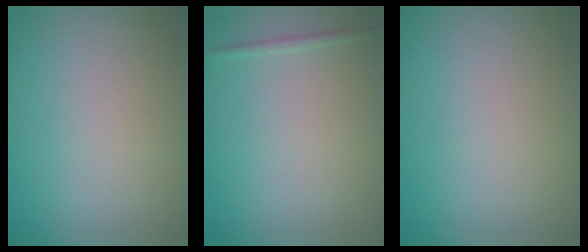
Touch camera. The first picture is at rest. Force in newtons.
{"total": 0.6, "press": 0.6, "slide": 0.0}
{"total": 0.0}